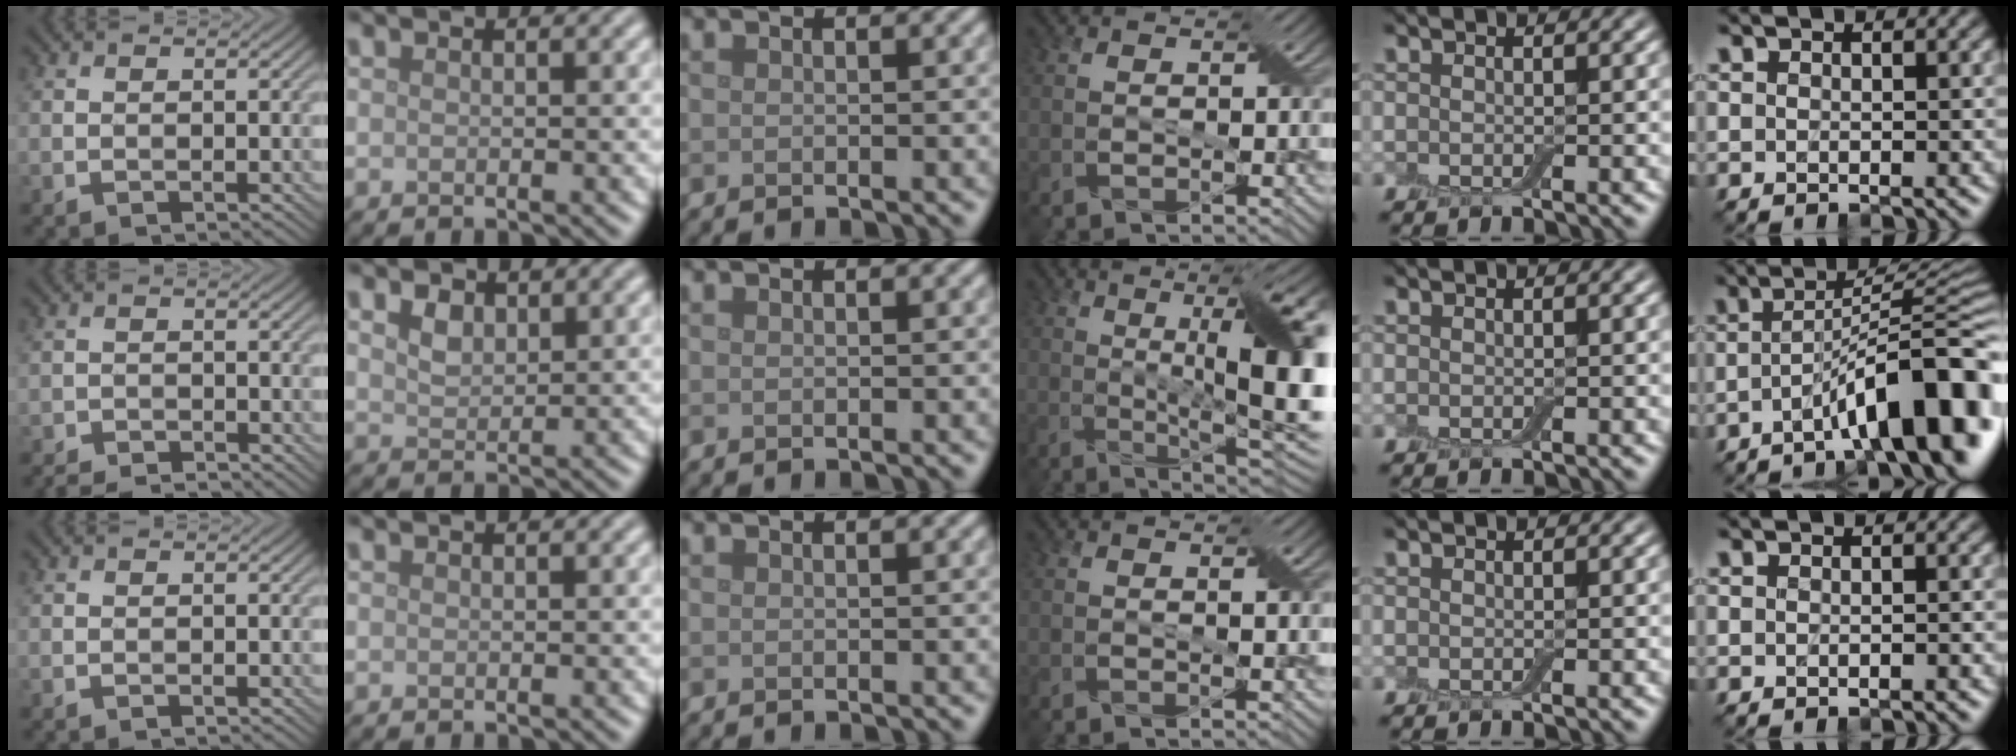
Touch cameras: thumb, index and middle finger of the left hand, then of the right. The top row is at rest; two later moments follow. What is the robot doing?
{"motion": "extract", "object": "backpack"}